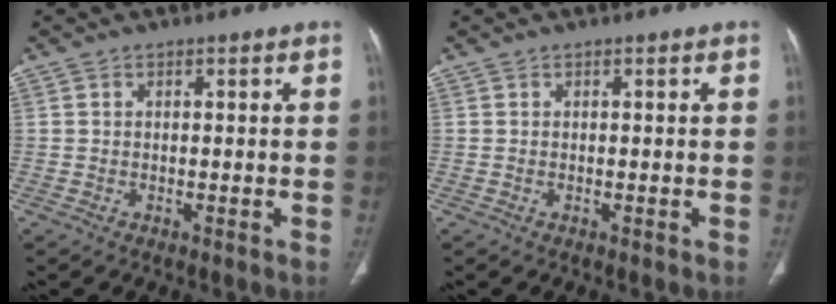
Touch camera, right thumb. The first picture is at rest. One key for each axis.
{"total": 0.0}